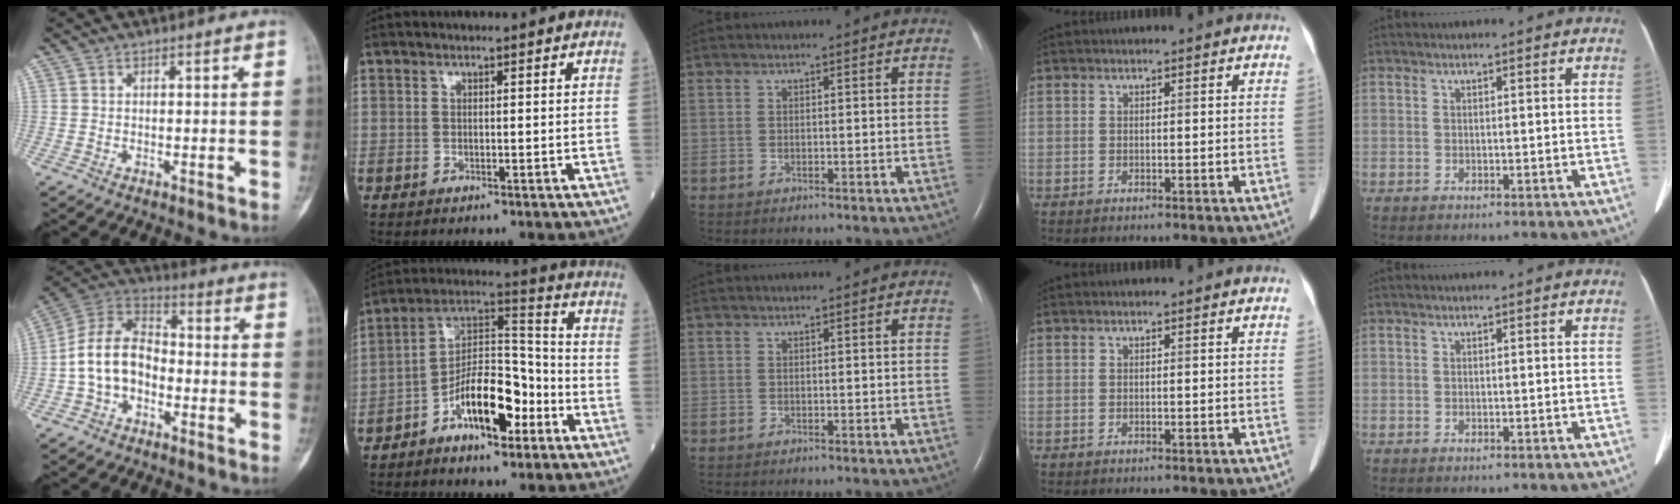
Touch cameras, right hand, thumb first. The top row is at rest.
{"thumb": {"total": 12.2, "force": [-2.8, 8.5, 8.2], "torque": [-0.141, 0.045, -0.065]}, "index": {"total": 11.8, "force": [-5.7, 4.5, 9.3], "torque": [-0.169, 0.027, -0.095]}}